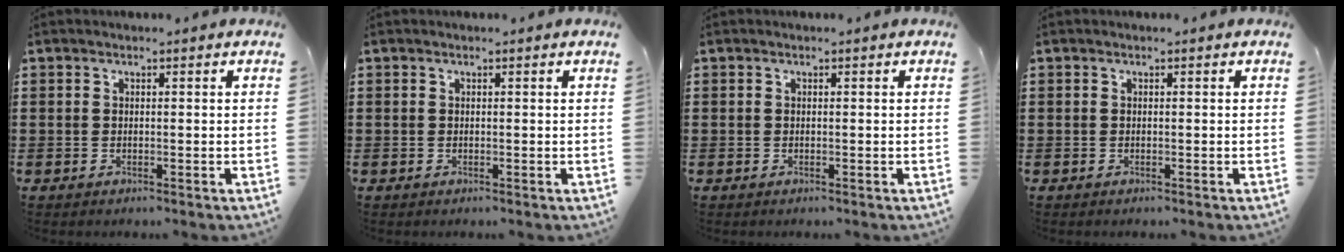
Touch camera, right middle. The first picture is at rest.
{"total": 0.0}
{"total": 0.0}
{"total": 0.0}